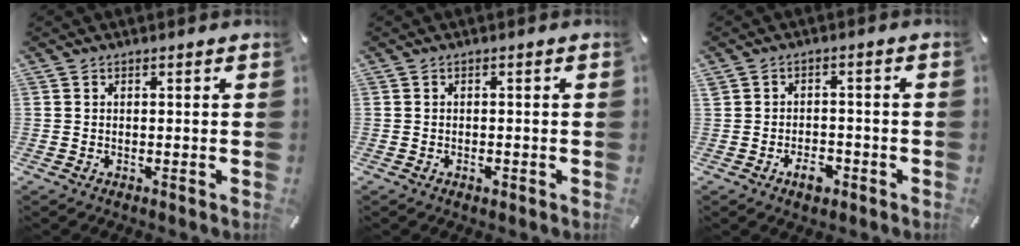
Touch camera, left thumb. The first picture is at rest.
{"total": 1.3, "force": [-0.7, 0.7, 0.9], "torque": [-0.016, 0.002, -0.013]}
{"total": 4.7, "force": [-2.3, 3.0, 2.8], "torque": [-0.051, 0.010, -0.041]}